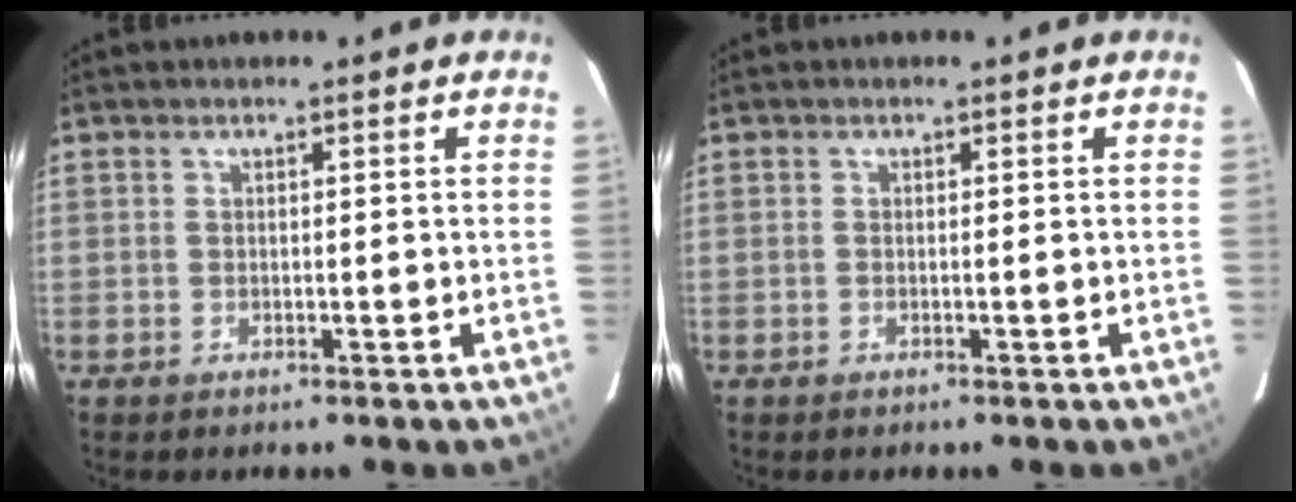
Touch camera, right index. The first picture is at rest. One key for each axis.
{"total": 0.0}